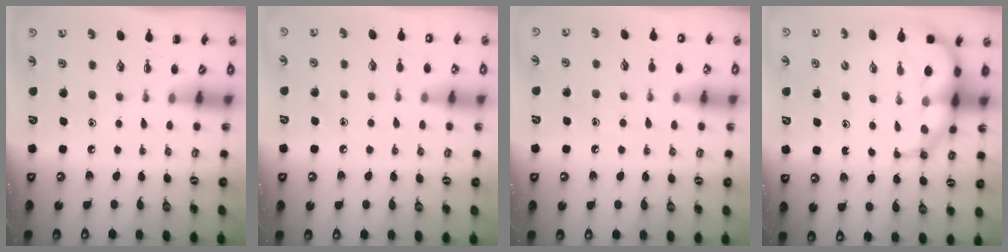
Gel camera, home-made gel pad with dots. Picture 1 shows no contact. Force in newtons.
{"total": 8.1, "press": 7.8, "slide": 2.1}
{"total": 8.0, "press": 7.8, "slide": 1.6}
{"total": 10.7, "press": 10.3, "slide": 3.1}